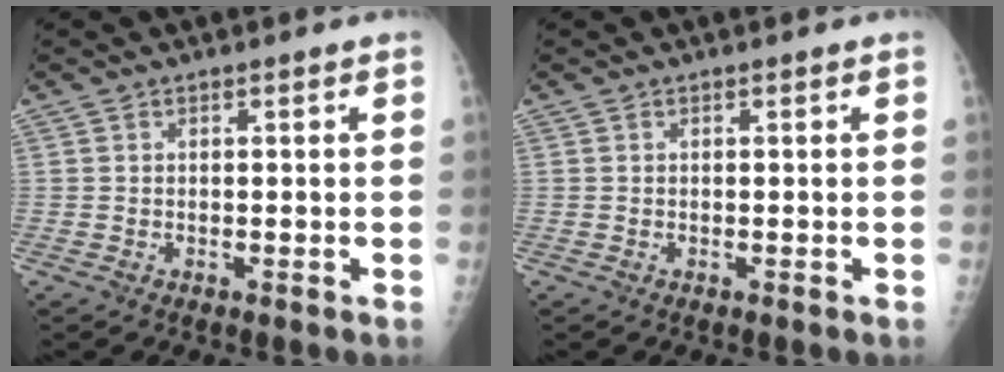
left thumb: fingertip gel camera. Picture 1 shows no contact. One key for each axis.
{"total": 0.0}